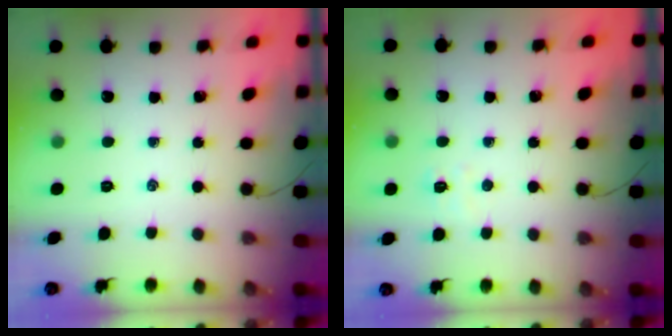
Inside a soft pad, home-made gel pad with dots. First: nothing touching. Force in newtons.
{"total": 4.0, "press": 3.9, "slide": 1.0}